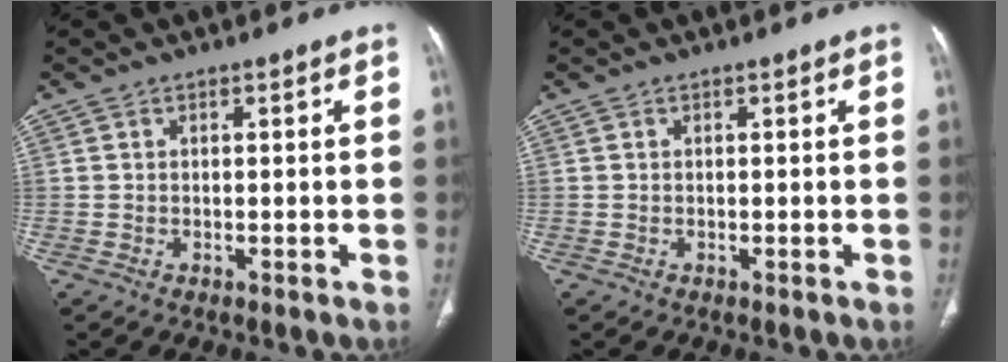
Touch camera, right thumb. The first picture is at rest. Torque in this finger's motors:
{"motor_torque": [-0.01, 0.01, -0.04, 0.04, 0.01]}